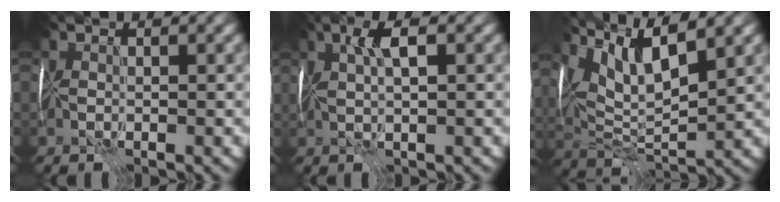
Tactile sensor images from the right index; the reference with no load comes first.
{"total": 3.5, "force": [1.3, 0.7, 3.1], "torque": [-0.064, 0.007, 0.023]}
{"total": 9.5, "force": [5.4, 3.0, 7.2], "torque": [-0.141, 0.008, 0.100]}